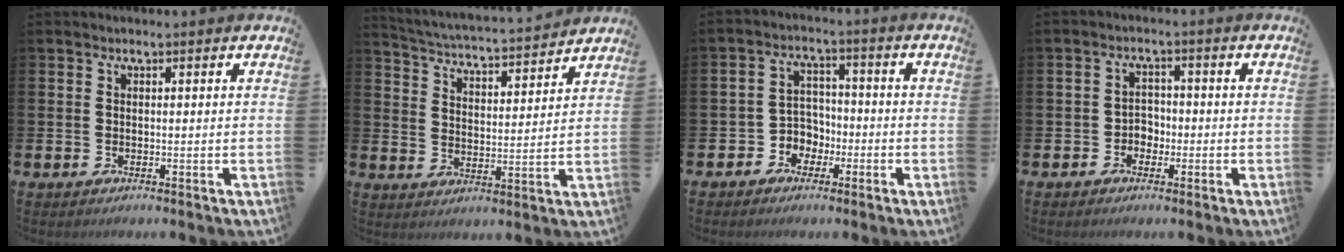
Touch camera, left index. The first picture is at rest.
{"total": 4.3, "force": [4.3, 0.2, 0.7], "torque": [-0.036, -0.043, 0.068]}
{"total": 3.9, "force": [-1.6, 3.5, 0.5], "torque": [-0.027, 0.001, -0.039]}
{"total": 2.6, "force": [-1.4, 2.0, 0.7], "torque": [-0.014, 0.007, -0.035]}